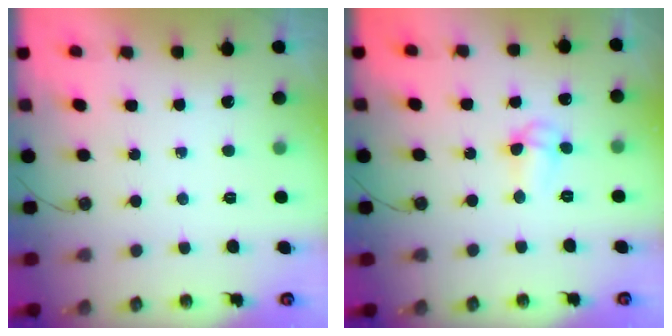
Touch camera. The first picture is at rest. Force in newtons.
{"total": 6.0, "press": 4.8, "slide": 3.6}